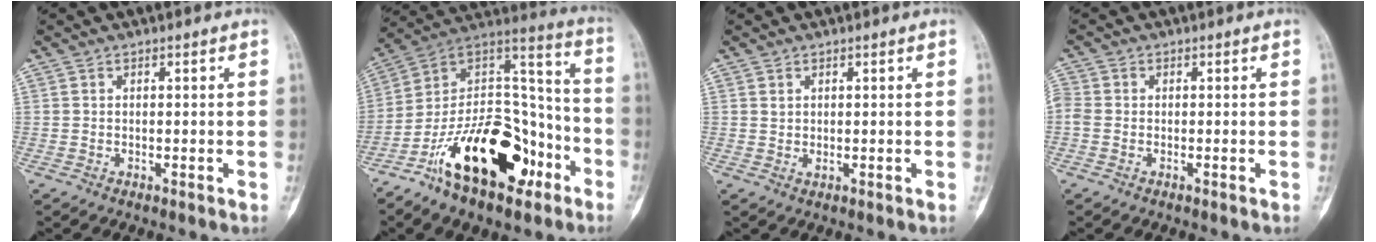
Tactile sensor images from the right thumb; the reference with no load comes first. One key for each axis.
{"total": 25.8, "fx": -12.2, "fy": 13.2, "fz": 18.5, "tx": -0.298, "ty": 0.085, "tz": -0.206}
{"total": 1.0, "fx": 0.5, "fy": 0.7, "fz": 0.6, "tx": -0.006, "ty": -0.005, "tz": 0.012}
{"total": 2.7, "fx": -0.2, "fy": 2.1, "fz": 1.7, "tx": -0.048, "ty": 0.003, "tz": -0.011}